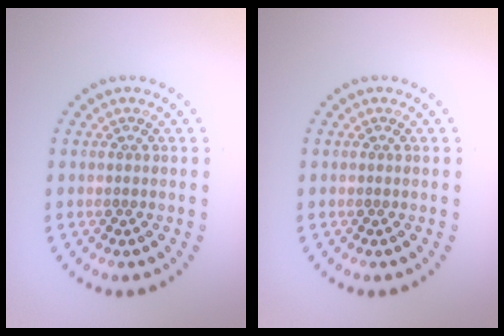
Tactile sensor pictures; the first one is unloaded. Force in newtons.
{"total": 0.0}